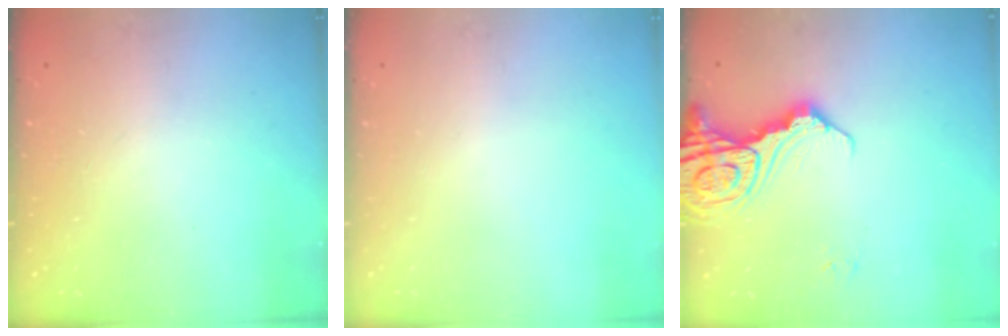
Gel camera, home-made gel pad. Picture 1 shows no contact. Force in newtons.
{"total": 0.0}
{"total": 14.6, "press": 14.5, "slide": 1.9}